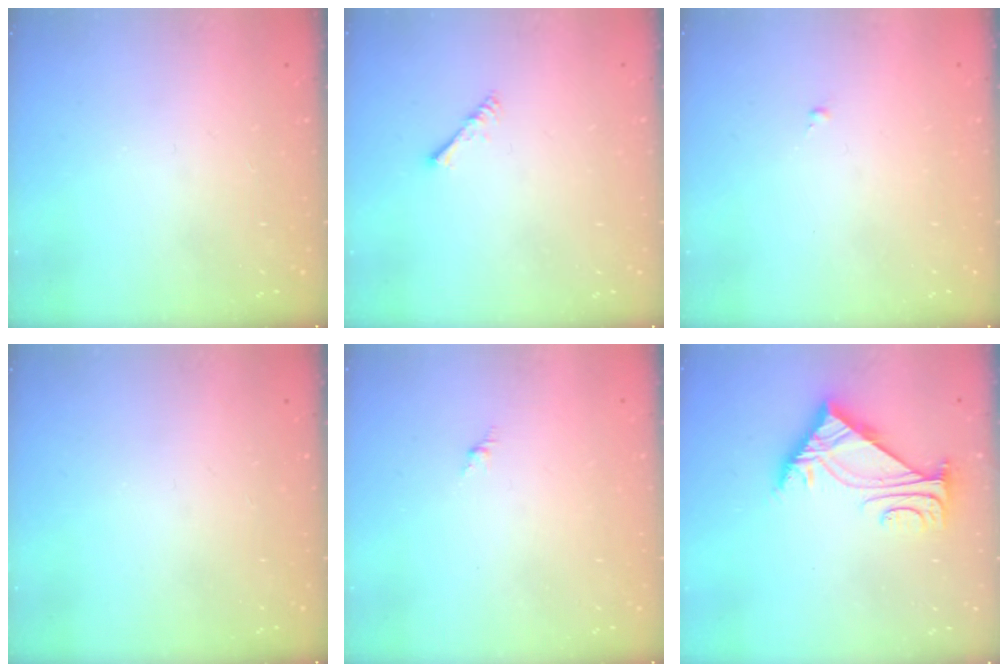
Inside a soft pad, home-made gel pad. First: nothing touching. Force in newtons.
{"total": 2.2, "press": 2.1, "slide": 0.5}
{"total": 0.0}
{"total": 0.0}
{"total": 0.0}
{"total": 7.2, "press": 7.2, "slide": 1.1}